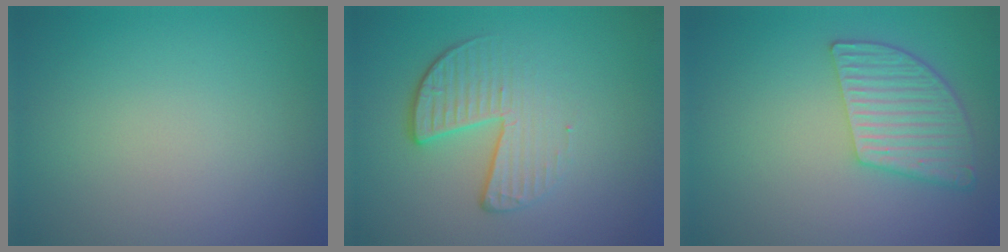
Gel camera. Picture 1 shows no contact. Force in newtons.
{"total": 4.3, "press": 2.8, "slide": 3.3}
{"total": 5.2, "press": 3.9, "slide": 3.4}